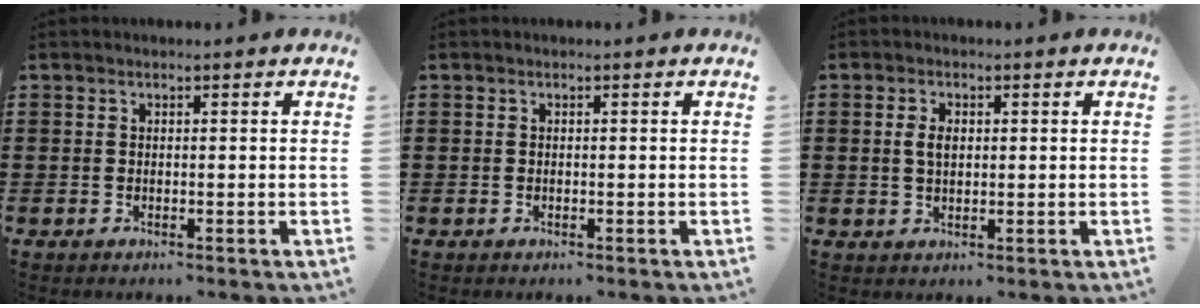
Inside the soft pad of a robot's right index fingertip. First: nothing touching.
{"total": 0.0}
{"total": 2.6, "force": [0.4, 1.5, 2.1], "torque": [-0.044, 0.008, 0.006]}